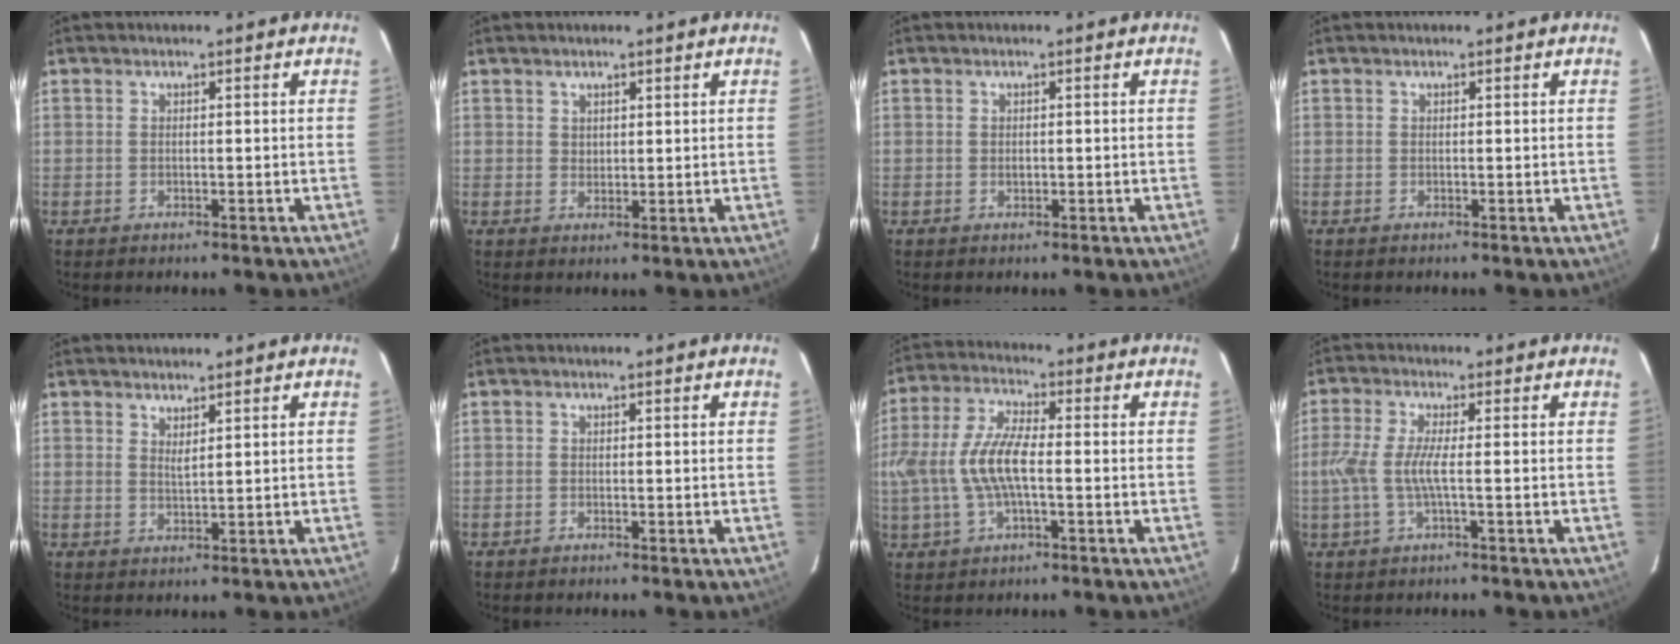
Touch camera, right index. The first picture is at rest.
{"total": 2.0, "force": [1.4, 1.3, 0.5], "torque": [-0.001, 0.004, 0.023]}
{"total": 0.7, "force": [0.2, 0.6, 0.3], "torque": [-0.002, 0.002, 0.005]}
{"total": 0.0}
{"total": 1.9, "force": [1.5, 0.3, 1.0], "torque": [-0.018, -0.001, 0.026]}
{"total": 0.7, "force": [-0.5, 0.4, 0.0], "torque": [-0.001, 0.002, -0.012]}
{"total": 10.9, "force": [-1.3, 4.0, 10.1], "torque": [-0.216, 0.006, -0.023]}
{"total": 5.3, "force": [-0.9, 0.3, 5.2], "torque": [-0.118, -0.002, -0.018]}